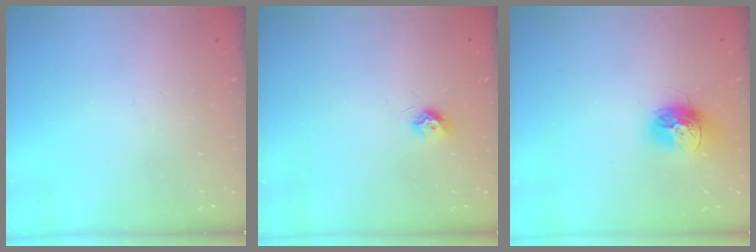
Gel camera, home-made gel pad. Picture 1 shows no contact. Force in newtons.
{"total": 7.3, "press": 7.3, "slide": 0.3}
{"total": 15.0, "press": 14.9, "slide": 1.3}